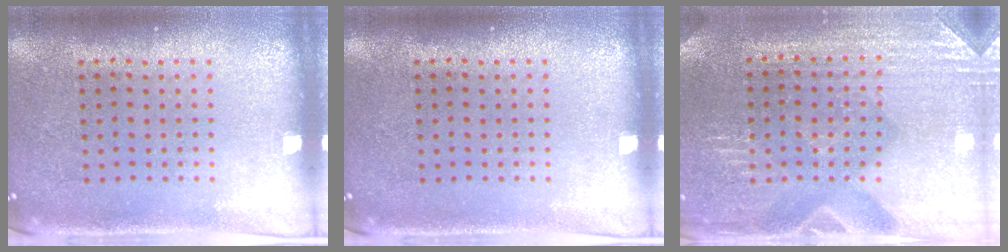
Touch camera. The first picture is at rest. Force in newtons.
{"total": 0.0}
{"total": 3.1, "press": 3.1, "slide": 0.4}